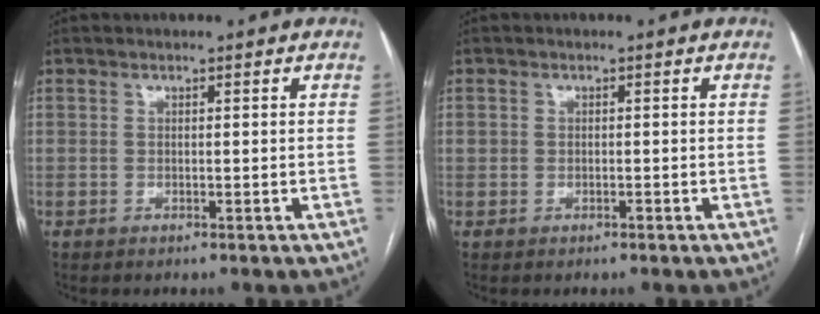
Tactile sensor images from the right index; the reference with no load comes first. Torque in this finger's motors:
{"motor_torque": [0.10, 0.09, 0.00, 0.01]}